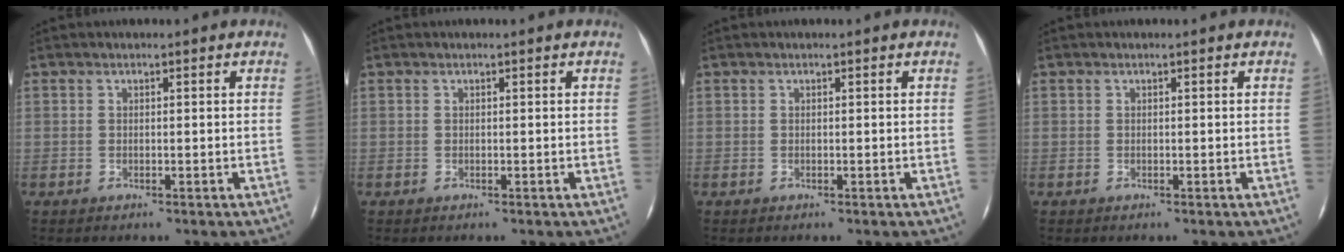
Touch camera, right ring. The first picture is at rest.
{"total": 0.0}
{"total": 0.0}
{"total": 0.0}